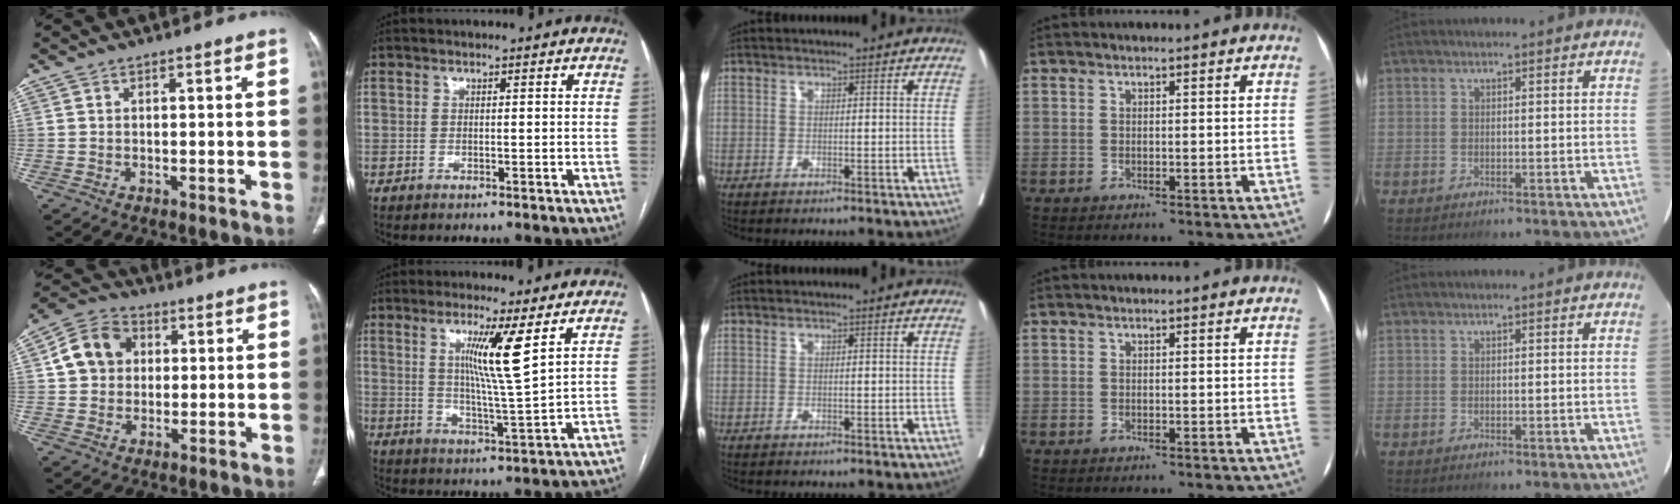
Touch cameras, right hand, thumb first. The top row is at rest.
{"thumb": {"total": 9.9, "force": [1.6, 8.5, 4.9], "torque": [-0.070, 0.012, 0.019]}, "index": {"total": 8.4, "force": [3.5, -1.0, 7.6], "torque": [-0.133, -0.017, 0.064]}}